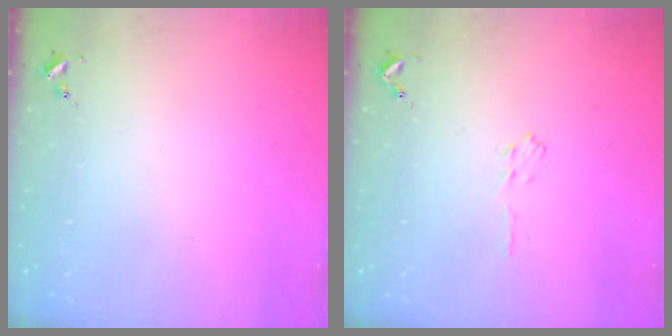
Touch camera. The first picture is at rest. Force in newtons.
{"total": 3.5, "press": 3.5, "slide": 0.4}